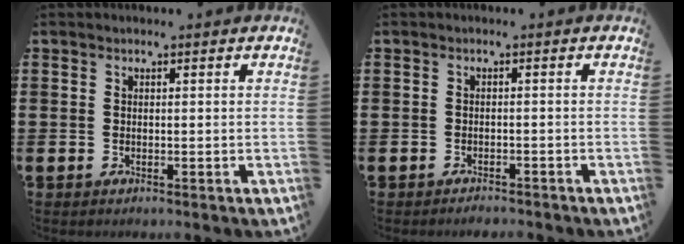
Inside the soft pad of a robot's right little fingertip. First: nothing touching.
{"total": 1.0, "force": [-1.0, 0.0, 0.0], "torque": [-0.003, 0.000, -0.021]}